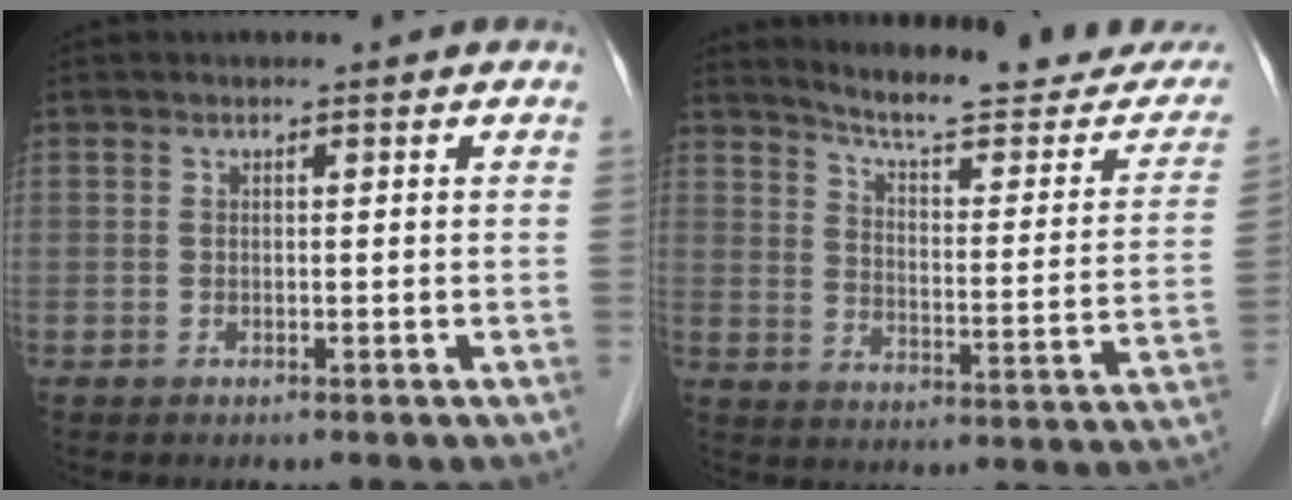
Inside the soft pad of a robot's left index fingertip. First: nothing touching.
{"total": 19.3, "force": [18.0, 2.1, 6.6], "torque": [-0.086, -0.078, 0.225]}